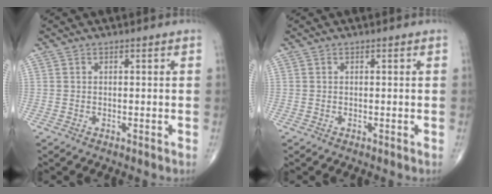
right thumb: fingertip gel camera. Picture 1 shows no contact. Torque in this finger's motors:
{"motor_torque": [-0.06, 0.08, -0.02, 0.02, -0.01]}